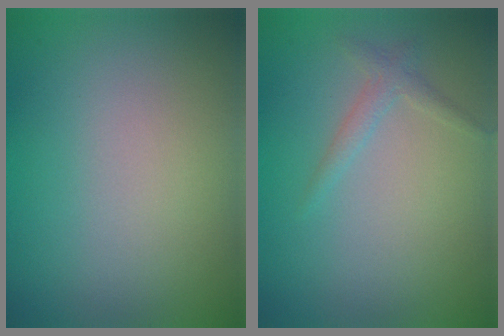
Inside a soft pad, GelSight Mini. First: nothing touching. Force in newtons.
{"total": 1.2, "press": 1.2, "slide": 0.1}